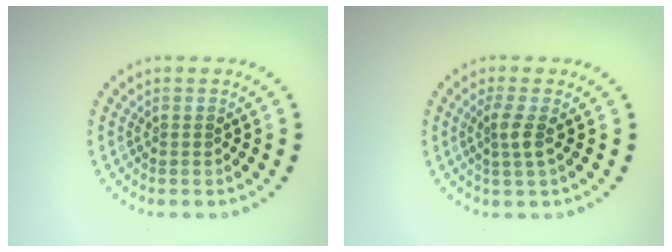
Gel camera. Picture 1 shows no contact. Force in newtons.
{"total": 2.0, "press": 1.4, "slide": 1.4}